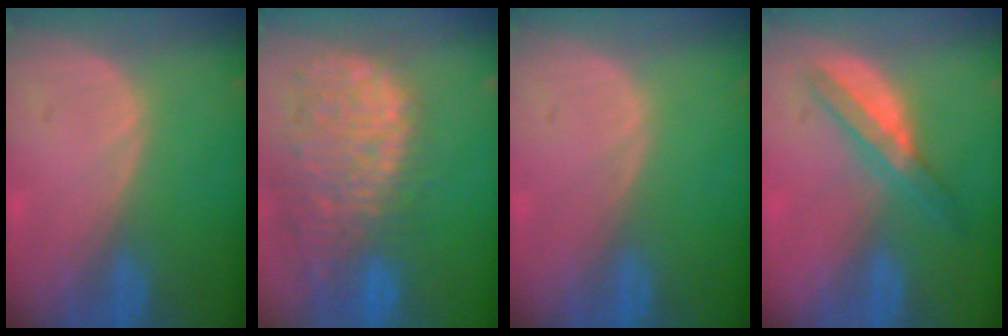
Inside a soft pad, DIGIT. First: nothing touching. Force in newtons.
{"total": 14.4, "press": 11.8, "slide": 8.3}
{"total": 0.0}
{"total": 5.4, "press": 5.0, "slide": 1.8}